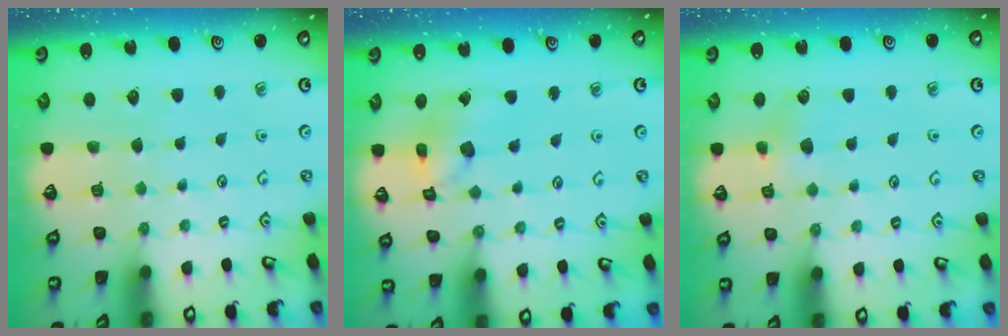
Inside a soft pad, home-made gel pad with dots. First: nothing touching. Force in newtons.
{"total": 11.9, "press": 11.8, "slide": 1.6}
{"total": 6.7, "press": 6.7, "slide": 0.7}